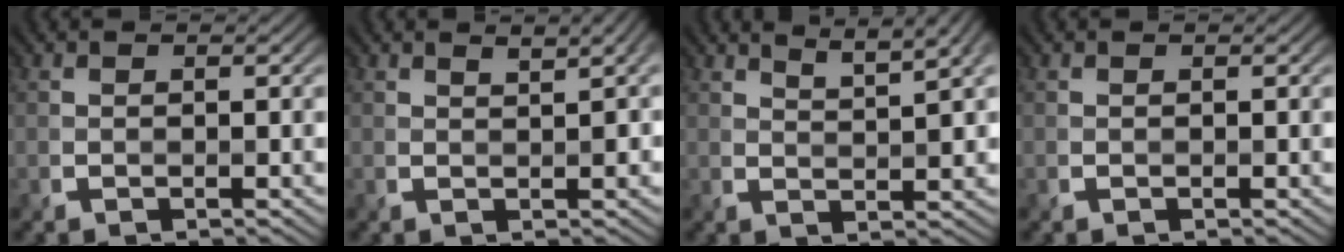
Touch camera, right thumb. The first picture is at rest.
{"total": 2.5, "force": [1.4, 0.5, 2.0], "torque": [-0.030, 0.005, 0.022]}
{"total": 5.3, "force": [3.8, 0.8, 3.5], "torque": [-0.063, 0.008, 0.067]}
{"total": 0.0}